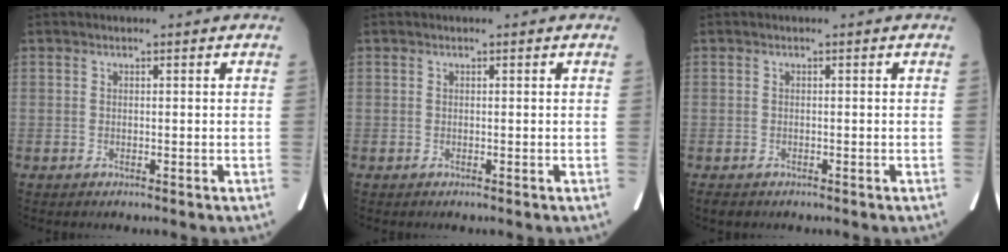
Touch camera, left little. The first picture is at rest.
{"total": 0.0}
{"total": 1.6, "force": [-1.2, 0.8, 0.6], "torque": [-0.012, -0.003, -0.013]}